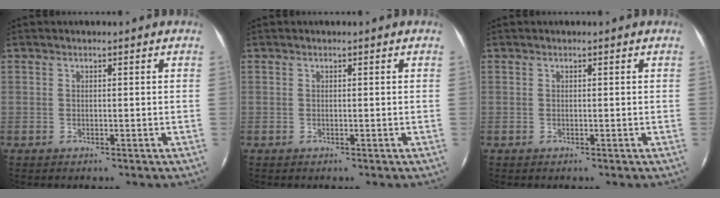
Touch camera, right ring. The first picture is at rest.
{"total": 0.0}
{"total": 0.0}